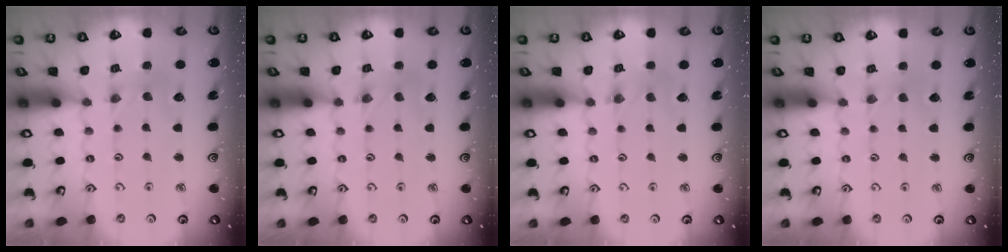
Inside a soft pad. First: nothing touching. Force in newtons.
{"total": 1.1, "press": 1.1, "slide": 0.2}
{"total": 1.4, "press": 1.3, "slide": 0.3}
{"total": 1.2, "press": 1.2, "slide": 0.3}